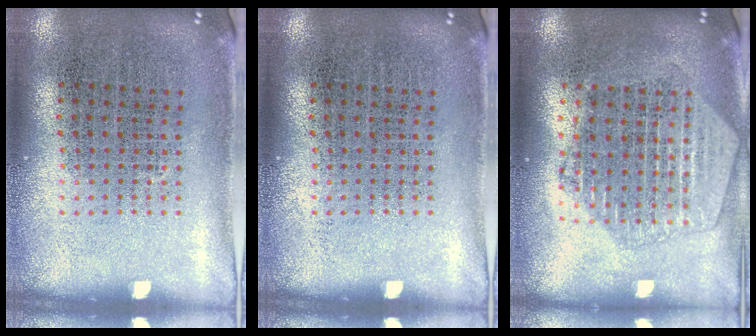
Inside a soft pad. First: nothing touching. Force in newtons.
{"total": 0.0}
{"total": 2.1, "press": 1.9, "slide": 0.9}